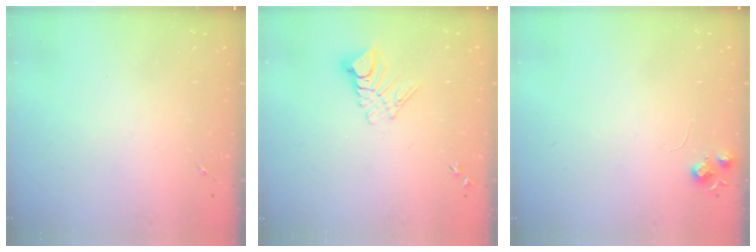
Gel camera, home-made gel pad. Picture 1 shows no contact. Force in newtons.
{"total": 8.9, "press": 8.9, "slide": 0.8}
{"total": 6.5, "press": 6.5, "slide": 0.8}